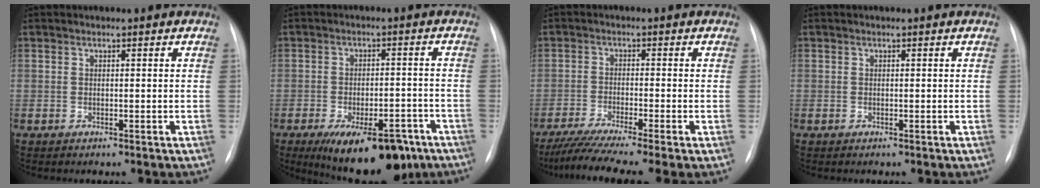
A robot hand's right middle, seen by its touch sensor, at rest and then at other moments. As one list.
[{"total": 14.4, "force": [-9.3, 5.9, 9.3], "torque": [-0.115, 0.005, -0.129]}, {"total": 9.9, "force": [-7.5, -0.3, 6.4], "torque": [-0.109, -0.023, -0.122]}, {"total": 0.0}]